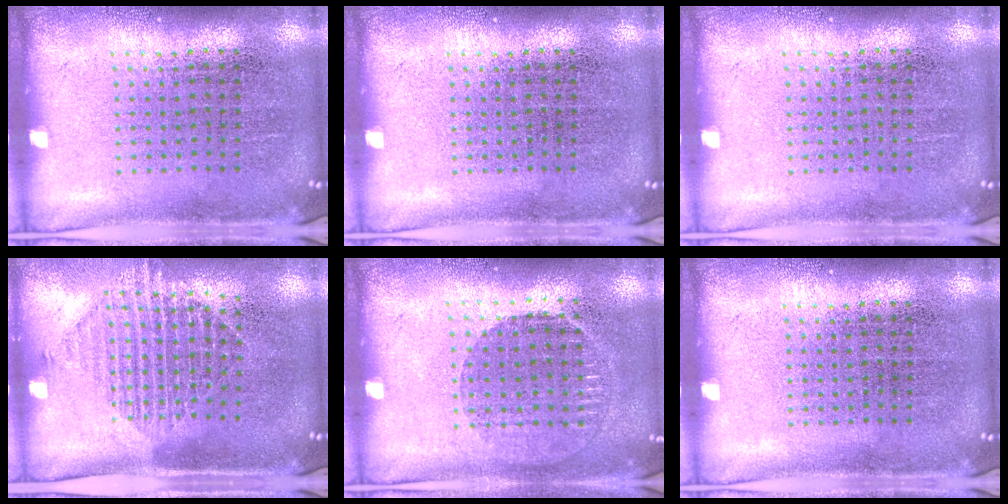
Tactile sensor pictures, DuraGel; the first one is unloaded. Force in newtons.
{"total": 0.0}
{"total": 0.0}
{"total": 1.6, "press": 1.3, "slide": 0.9}
{"total": 1.0, "press": 0.9, "slide": 0.4}
{"total": 0.0}